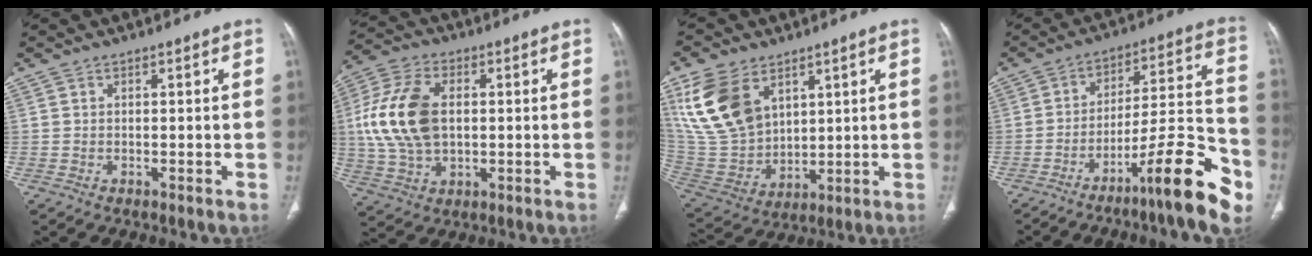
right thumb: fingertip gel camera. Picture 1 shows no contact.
{"total": 15.0, "force": [1.3, 9.4, 11.6], "torque": [-0.240, 0.010, 0.025]}
{"total": 17.2, "force": [7.4, 11.8, 10.1], "torque": [-0.186, -0.024, 0.167]}
{"total": 19.9, "force": [-10.1, 3.9, 16.7], "torque": [-0.232, 0.075, -0.150]}